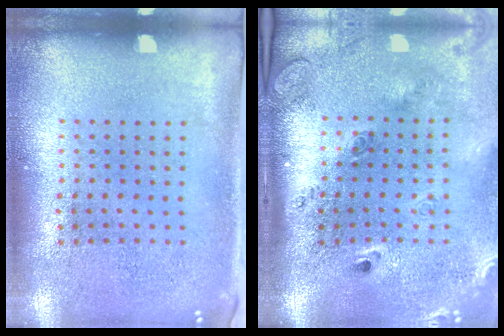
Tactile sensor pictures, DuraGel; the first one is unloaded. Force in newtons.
{"total": 2.9, "press": 2.0, "slide": 2.1}